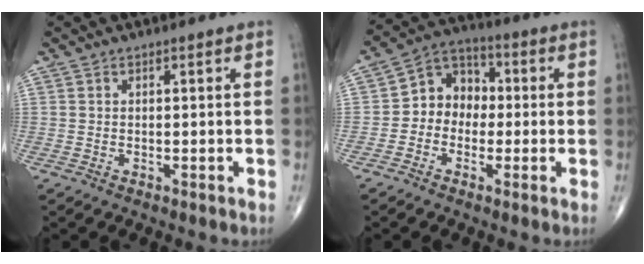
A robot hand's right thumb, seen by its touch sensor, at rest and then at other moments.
{"total": 8.4, "force": [-0.9, 7.1, 4.4], "torque": [-0.034, 0.037, -0.034]}